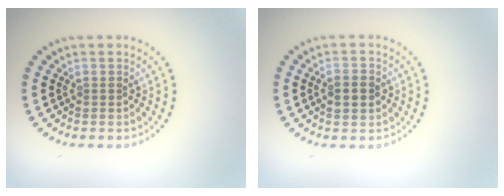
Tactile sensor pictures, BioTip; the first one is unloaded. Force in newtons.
{"total": 2.9, "press": 2.9, "slide": 0.1}